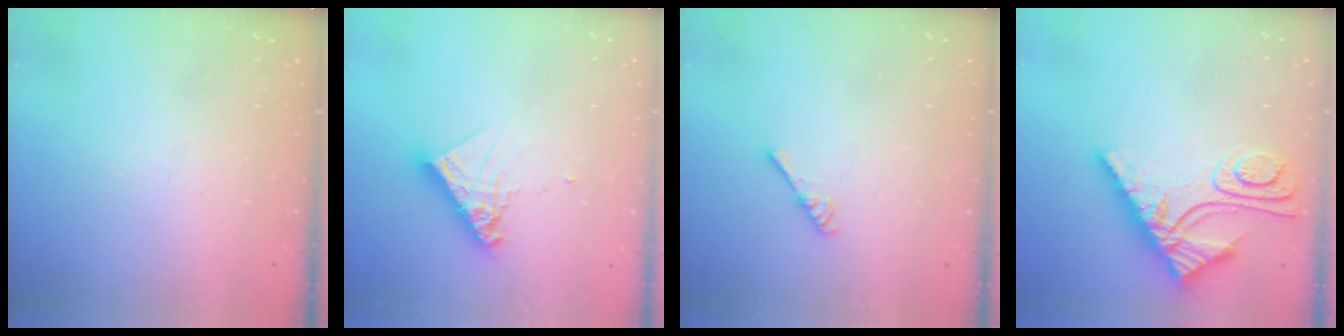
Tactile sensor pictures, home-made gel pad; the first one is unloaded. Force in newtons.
{"total": 10.1, "press": 10.1, "slide": 0.9}
{"total": 2.7, "press": 2.6, "slide": 0.4}
{"total": 11.6, "press": 11.6, "slide": 1.1}